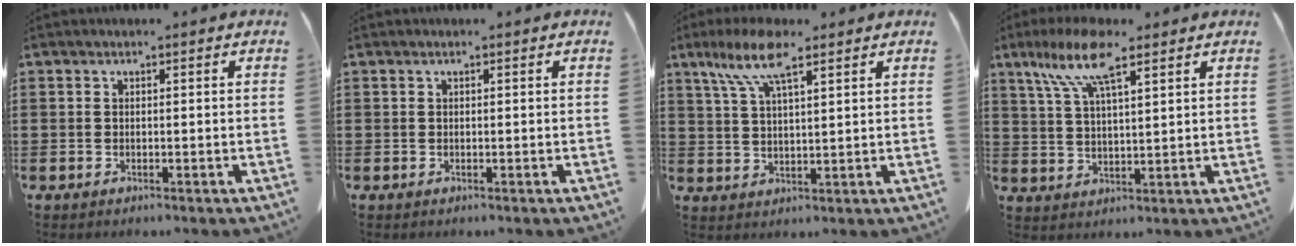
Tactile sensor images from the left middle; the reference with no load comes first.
{"total": 0.0}
{"total": 8.4, "force": [5.3, 2.1, 6.1], "torque": [-0.132, 0.001, 0.094]}
{"total": 9.7, "force": [6.2, 2.5, 7.0], "torque": [-0.152, 0.000, 0.110]}